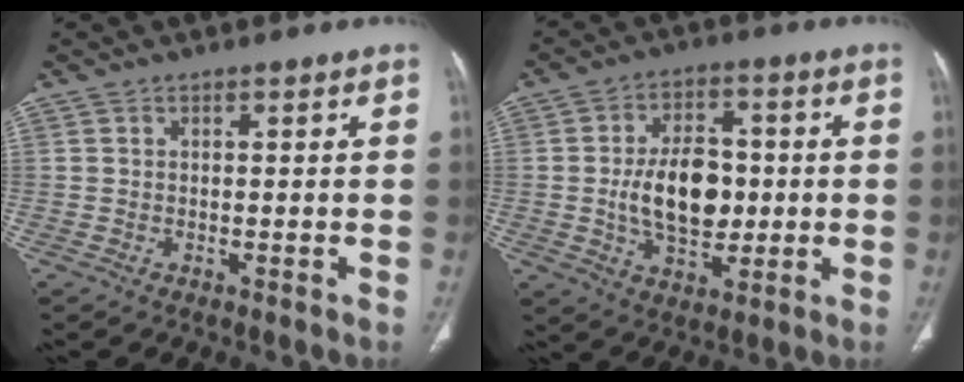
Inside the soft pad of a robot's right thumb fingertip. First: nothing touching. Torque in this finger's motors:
{"motor_torque": [1.58, 1.24, 0.92, -0.65, 0.09]}